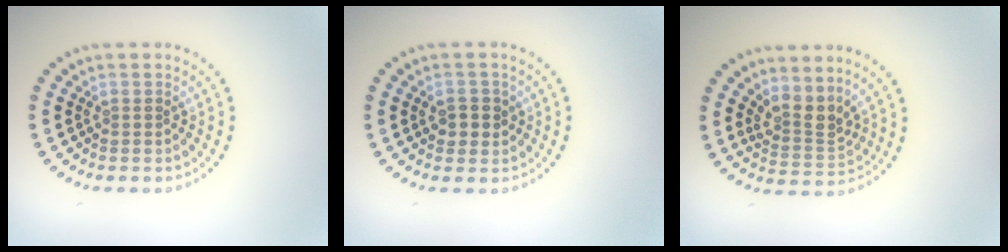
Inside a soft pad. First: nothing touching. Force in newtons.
{"total": 2.2, "press": 2.1, "slide": 0.5}
{"total": 2.9, "press": 2.0, "slide": 2.0}